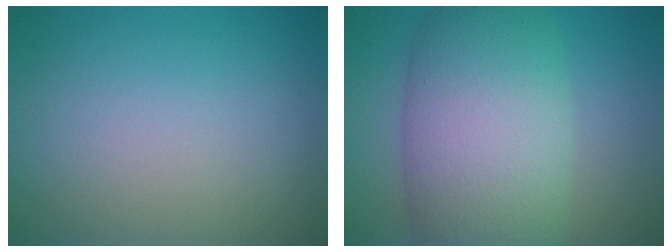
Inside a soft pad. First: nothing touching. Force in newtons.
{"total": 11.0, "press": 11.0, "slide": 0.5}